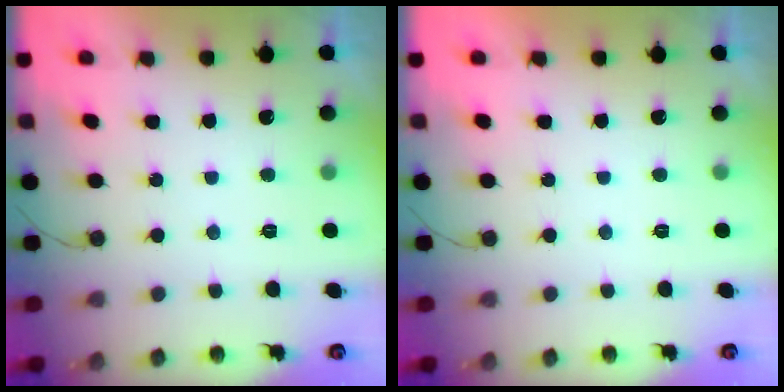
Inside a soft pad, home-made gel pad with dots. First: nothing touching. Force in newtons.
{"total": 1.8, "press": 1.8, "slide": 0.1}